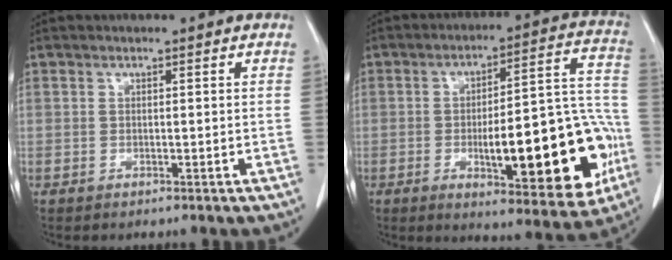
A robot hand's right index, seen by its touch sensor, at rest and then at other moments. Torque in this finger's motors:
{"motor_torque": [1.73, -0.41, 0.90, 0.21]}